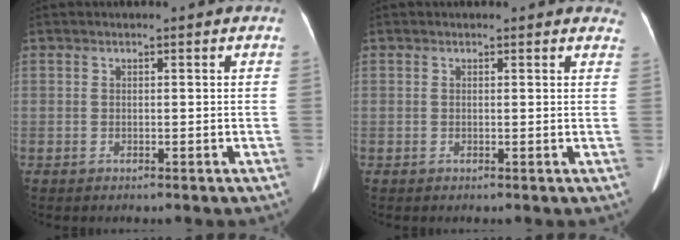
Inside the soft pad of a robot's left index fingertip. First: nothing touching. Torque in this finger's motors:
{"motor_torque": [0.17, -0.07, 0.03, -0.01]}